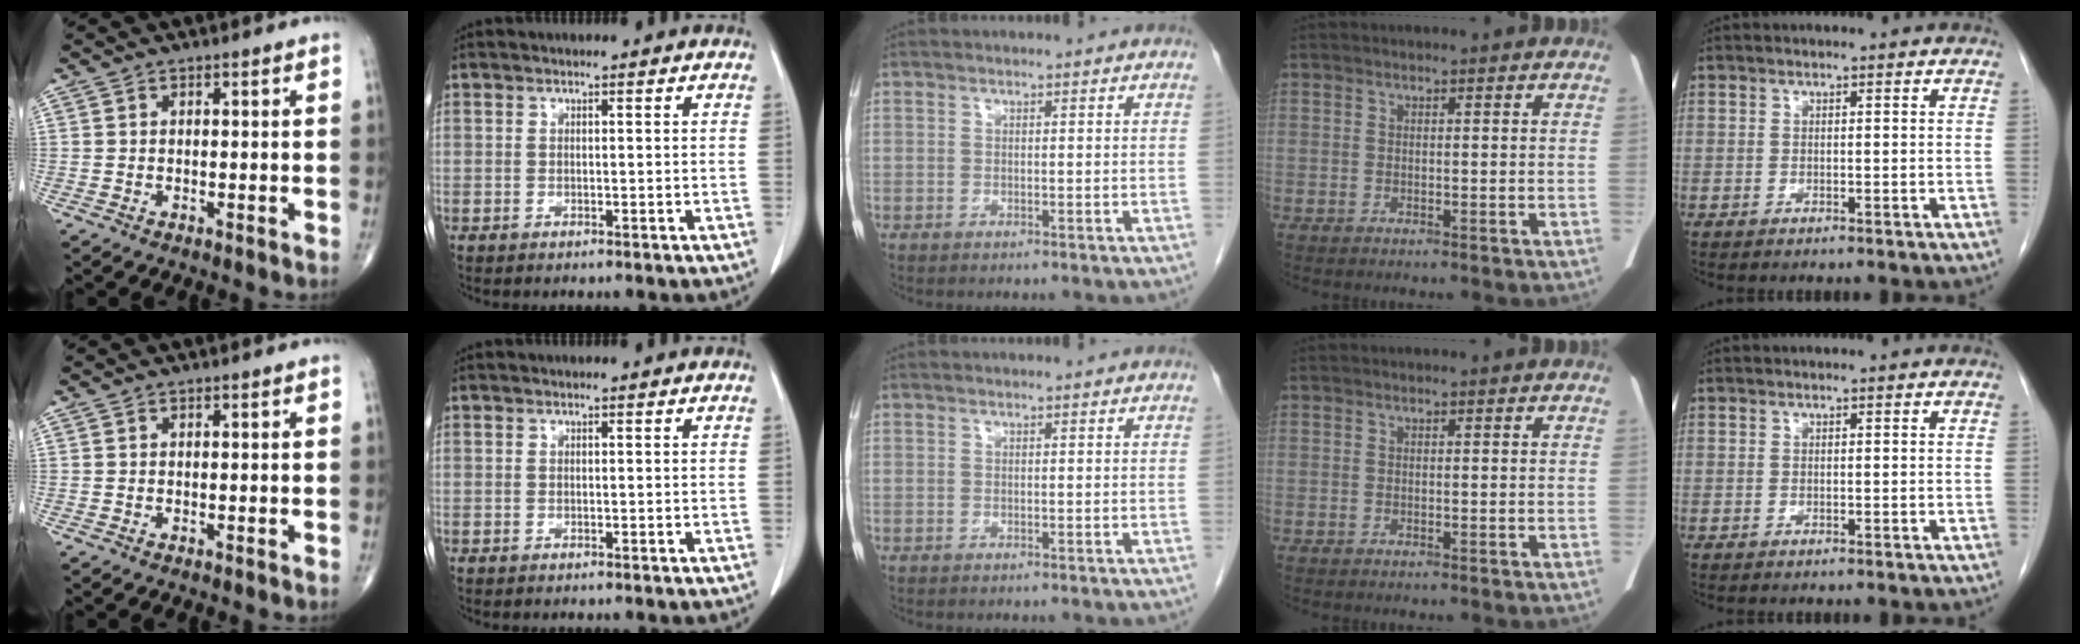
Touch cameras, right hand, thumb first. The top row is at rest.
{}